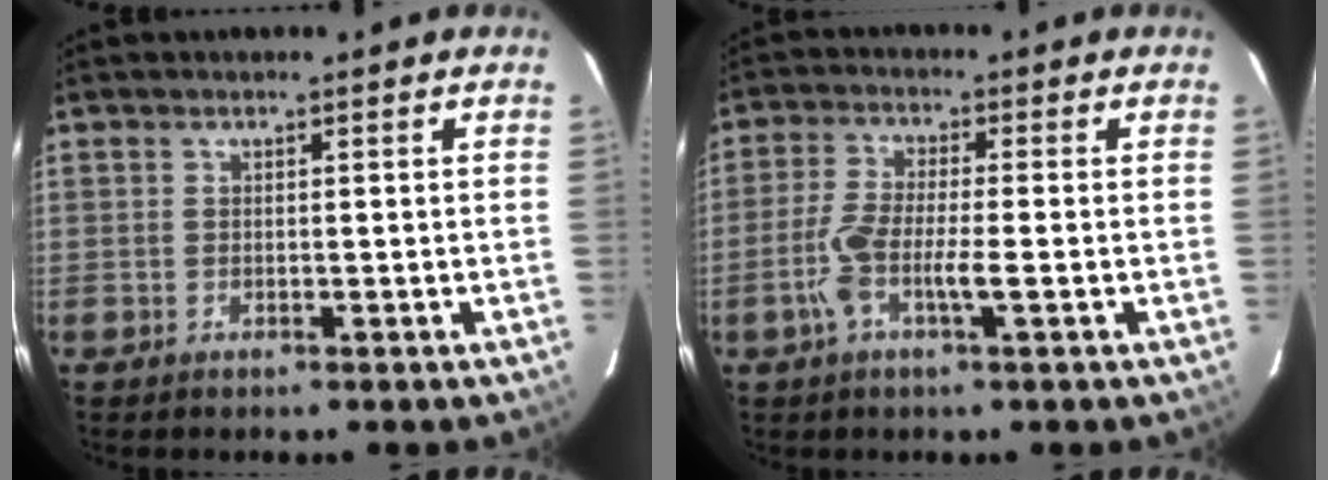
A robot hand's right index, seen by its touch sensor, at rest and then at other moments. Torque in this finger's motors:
{"motor_torque": [0.34, -0.13, 0.22, 0.07]}